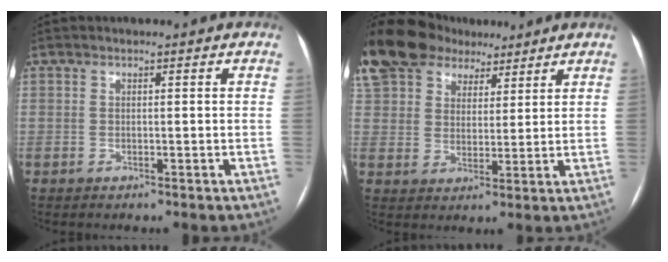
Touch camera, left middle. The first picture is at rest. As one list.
[{"total": 19.0, "force": [13.2, 11.2, 7.7], "torque": [-0.194, 0.065, 0.237]}]